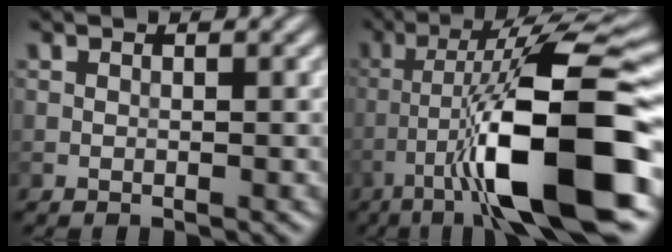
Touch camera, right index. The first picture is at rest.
{"total": 13.6, "force": [-5.0, 2.7, 12.4], "torque": [-0.206, 0.012, -0.073]}